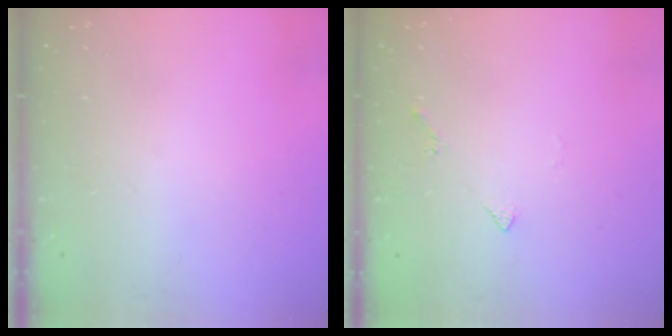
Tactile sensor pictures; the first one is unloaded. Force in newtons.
{"total": 3.2, "press": 3.2, "slide": 0.6}